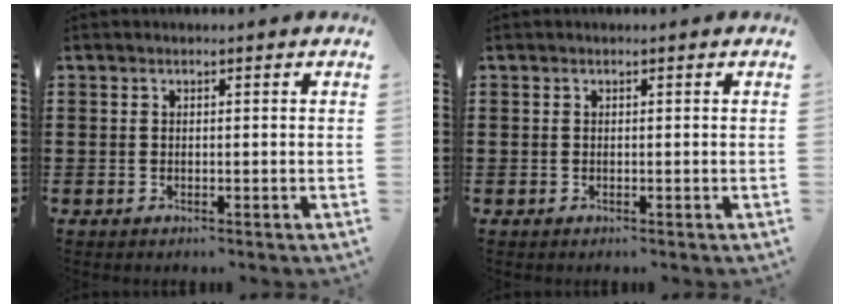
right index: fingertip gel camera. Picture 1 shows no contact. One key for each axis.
{"total": 0.0}